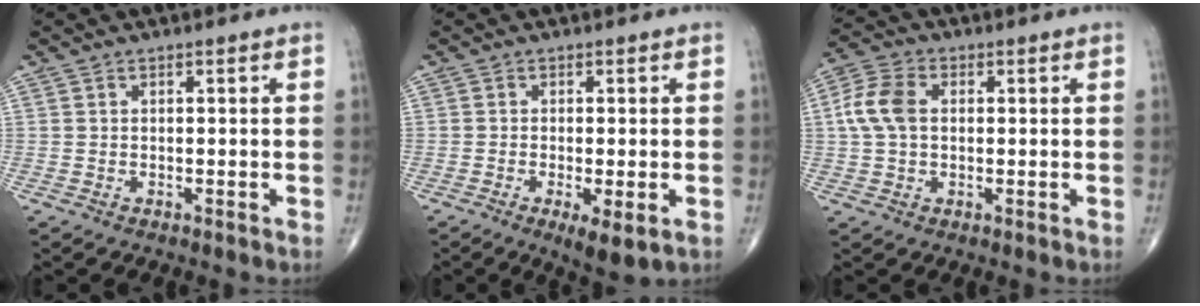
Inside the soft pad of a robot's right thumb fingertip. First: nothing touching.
{"total": 5.2, "force": [-1.9, 1.3, 4.7], "torque": [-0.078, -0.016, -0.030]}
{"total": 7.4, "force": [0.8, 5.0, 5.4], "torque": [-0.119, 0.017, 0.011]}